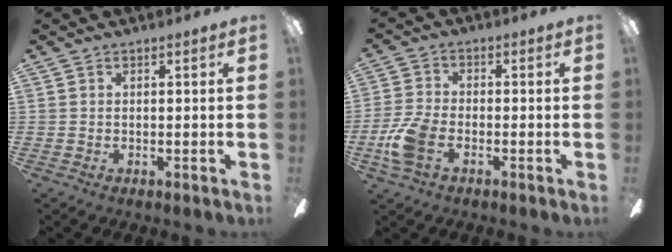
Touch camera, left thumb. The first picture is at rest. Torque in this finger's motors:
{"motor_torque": [1.01, 1.10, 0.01, 0.04, 0.04]}